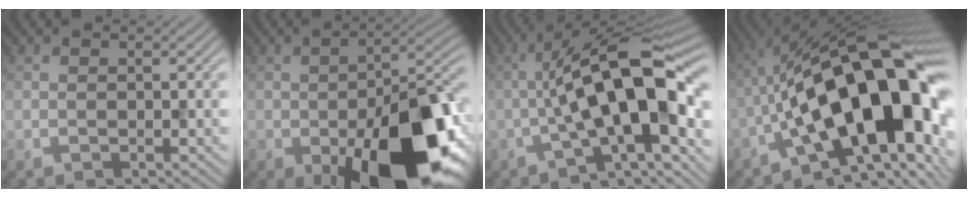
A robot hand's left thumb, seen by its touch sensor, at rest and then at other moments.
{"total": 19.6, "force": [-7.7, 9.4, 15.4], "torque": [-0.227, -0.037, -0.113]}
{"total": 15.4, "force": [-2.4, 5.3, 14.3], "torque": [-0.217, 0.024, -0.047]}
{"total": 19.0, "force": [-3.6, 8.1, 16.8], "torque": [-0.251, 0.027, -0.070]}